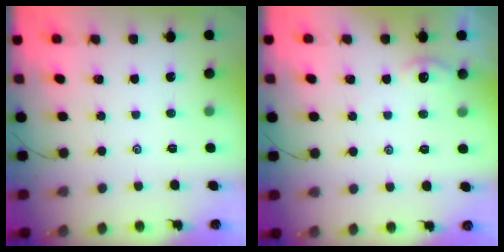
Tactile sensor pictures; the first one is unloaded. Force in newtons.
{"total": 2.0, "press": 2.0, "slide": 0.2}